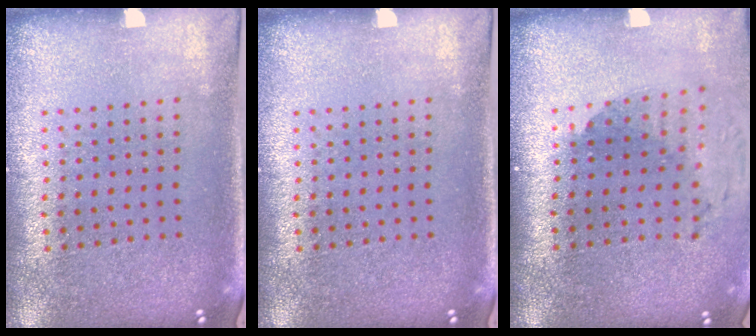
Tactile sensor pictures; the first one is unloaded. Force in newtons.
{"total": 0.0}
{"total": 1.8, "press": 1.4, "slide": 1.2}